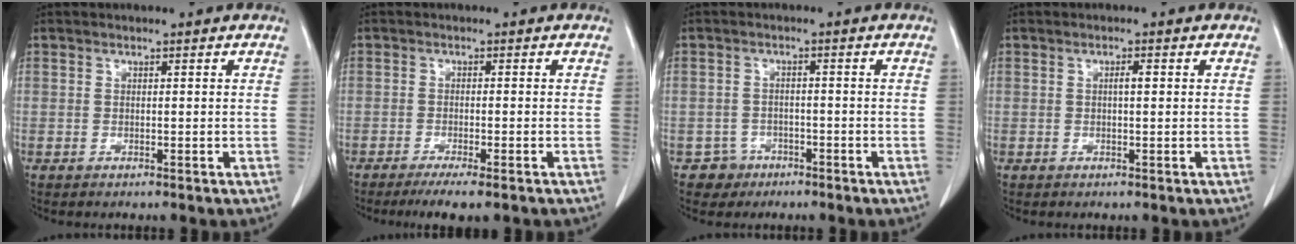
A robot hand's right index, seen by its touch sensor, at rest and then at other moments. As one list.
[{"total": 5.1, "force": [-3.6, 0.4, 3.6], "torque": [-0.052, -0.013, -0.053]}, {"total": 3.2, "force": [-1.9, 2.6, -0.4], "torque": [0.011, 0.014, -0.031]}, {"total": 1.2, "force": [0.2, 0.2, 1.2], "torque": [-0.020, 0.003, 0.001]}]